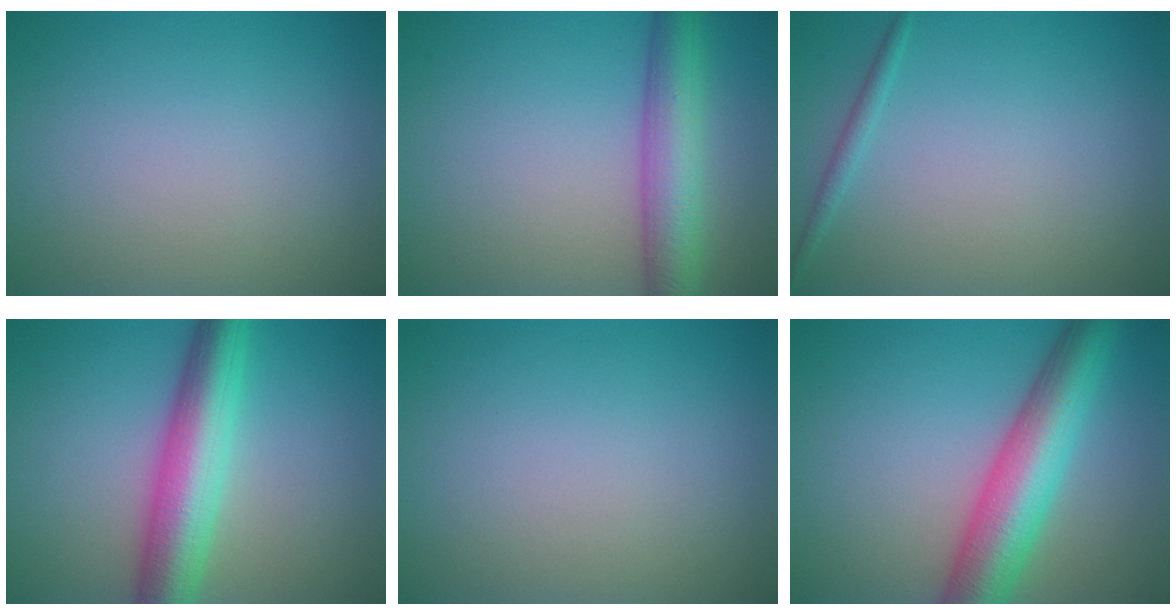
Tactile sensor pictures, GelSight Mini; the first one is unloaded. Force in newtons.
{"total": 5.8, "press": 5.8, "slide": 0.3}
{"total": 1.0, "press": 1.0, "slide": 0.1}
{"total": 7.4, "press": 7.4, "slide": 0.2}
{"total": 0.0}
{"total": 8.2, "press": 8.2, "slide": 0.3}